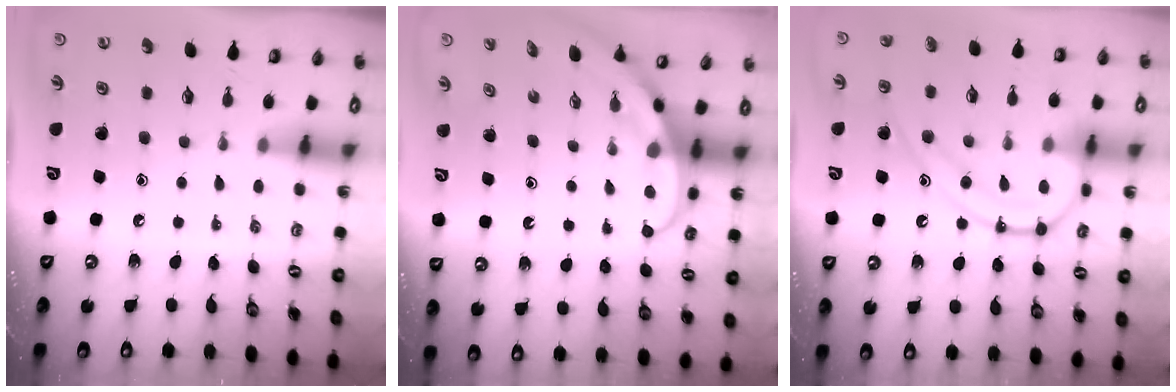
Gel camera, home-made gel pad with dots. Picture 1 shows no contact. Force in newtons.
{"total": 3.9, "press": 3.8, "slide": 0.3}
{"total": 14.0, "press": 13.9, "slide": 1.5}